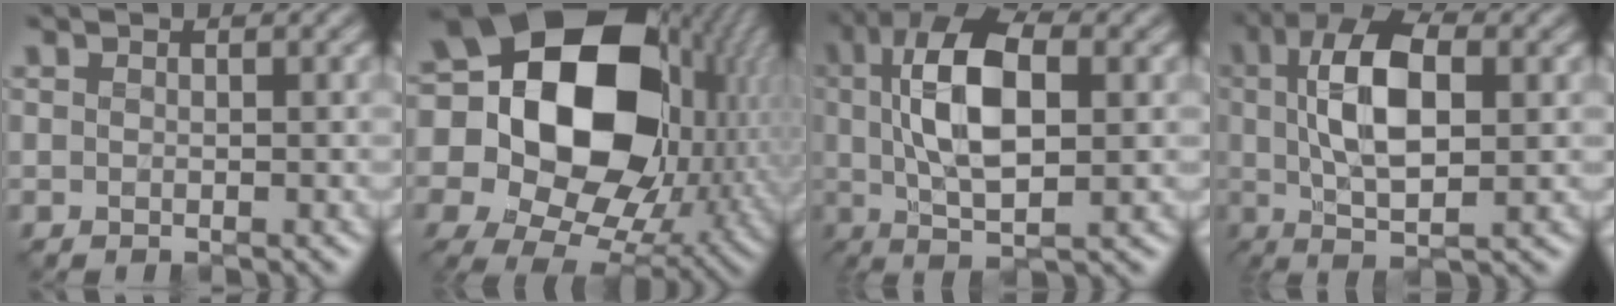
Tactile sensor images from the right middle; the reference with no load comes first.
{"total": 21.5, "force": [3.6, 16.0, 13.9], "torque": [-0.271, 0.012, 0.078]}
{"total": 10.2, "force": [1.2, 4.1, 9.3], "torque": [-0.171, 0.010, 0.015]}
{"total": 9.0, "force": [1.1, 3.5, 8.3], "torque": [-0.147, 0.009, 0.012]}